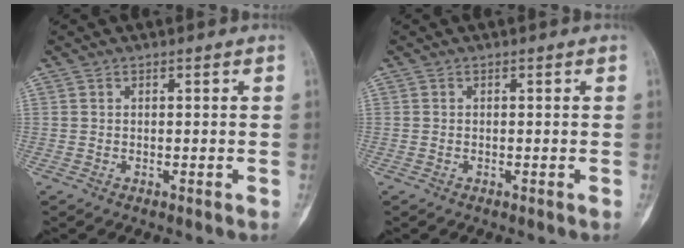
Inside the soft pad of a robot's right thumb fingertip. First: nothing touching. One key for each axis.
{"total": 0.0}